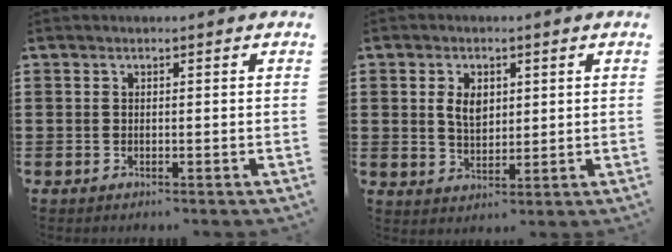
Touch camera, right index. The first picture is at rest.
{"total": 4.0, "force": [1.1, 2.5, 2.9], "torque": [-0.056, 0.007, 0.017]}